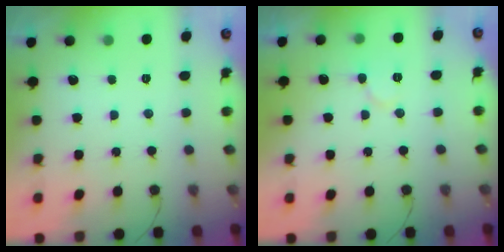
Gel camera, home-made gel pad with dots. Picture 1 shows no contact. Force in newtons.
{"total": 7.2, "press": 7.2, "slide": 0.7}